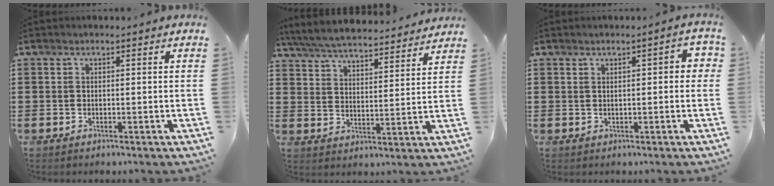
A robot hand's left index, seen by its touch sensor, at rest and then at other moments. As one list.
[{"total": 5.7, "force": [5.6, 0.1, 1.1], "torque": [-0.050, -0.037, 0.095]}, {"total": 2.2, "force": [0.2, 0.6, 2.2], "torque": [-0.039, 0.003, 0.001]}]